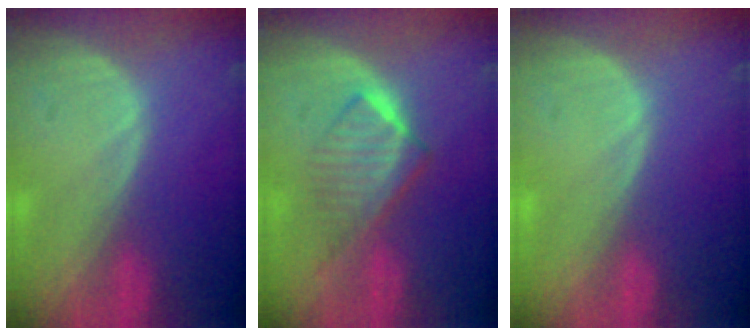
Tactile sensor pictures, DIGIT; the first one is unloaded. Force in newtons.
{"total": 6.5, "press": 5.9, "slide": 2.7}
{"total": 0.5, "press": 0.1, "slide": 0.5}